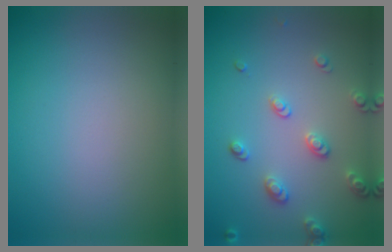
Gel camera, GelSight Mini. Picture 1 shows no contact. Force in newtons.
{"total": 2.6, "press": 2.6, "slide": 0.6}